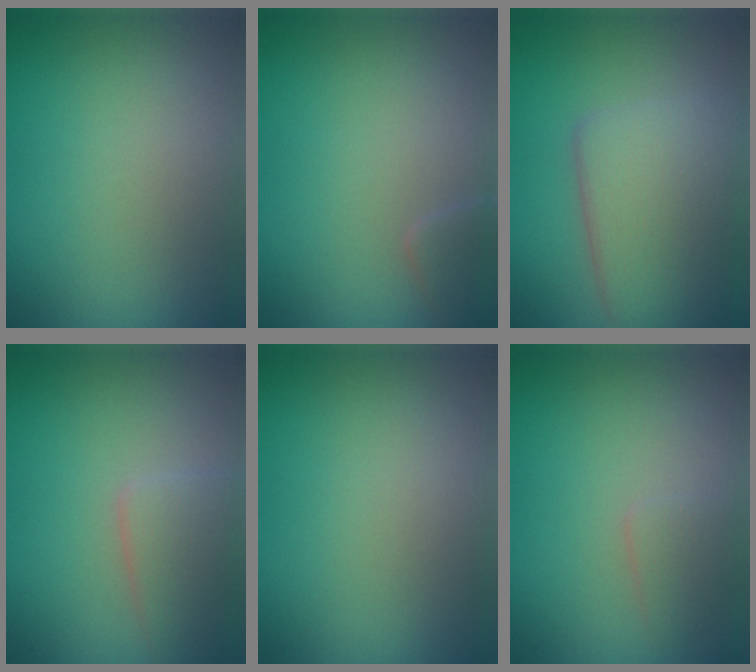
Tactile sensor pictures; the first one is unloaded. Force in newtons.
{"total": 1.6, "press": 1.6, "slide": 0.1}
{"total": 7.4, "press": 7.4, "slide": 0.3}
{"total": 2.9, "press": 2.9, "slide": 0.1}
{"total": 0.0}
{"total": 1.4, "press": 1.4, "slide": 0.0}